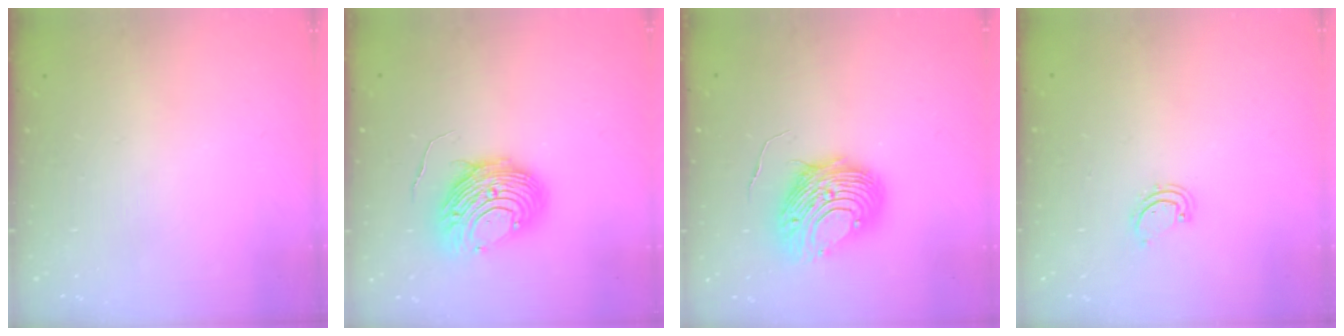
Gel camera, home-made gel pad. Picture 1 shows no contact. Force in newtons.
{"total": 11.6, "press": 11.5, "slide": 1.2}
{"total": 10.6, "press": 10.6, "slide": 0.9}
{"total": 2.5, "press": 2.5, "slide": 0.3}